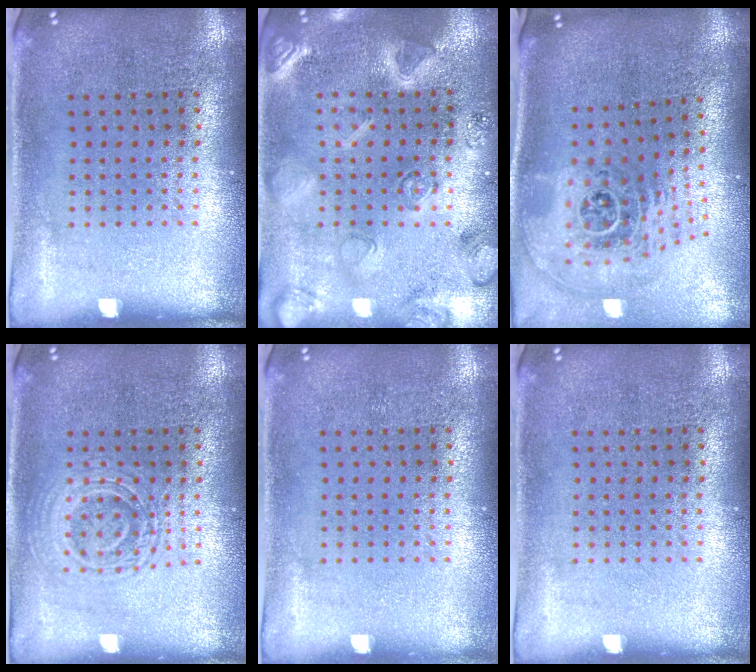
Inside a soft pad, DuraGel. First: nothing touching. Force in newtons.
{"total": 2.9, "press": 2.9, "slide": 0.5}
{"total": 2.7, "press": 1.8, "slide": 2.0}
{"total": 2.7, "press": 2.7, "slide": 0.5}
{"total": 0.0}
{"total": 0.0}